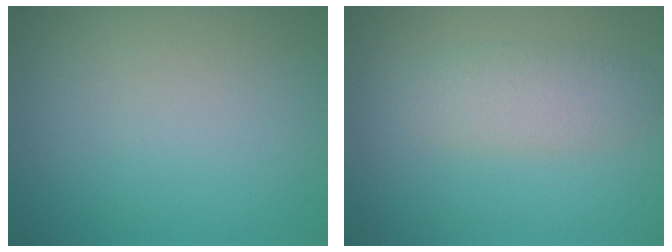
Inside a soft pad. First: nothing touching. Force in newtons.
{"total": 2.6, "press": 2.6, "slide": 0.1}